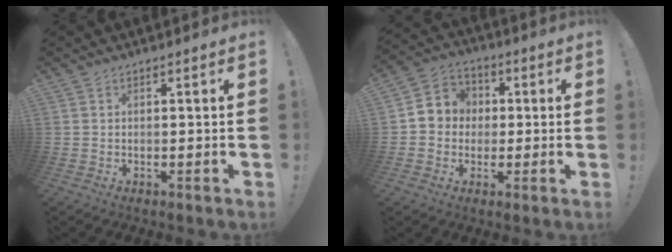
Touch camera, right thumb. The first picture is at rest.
{"total": 7.7, "force": [-0.4, 7.5, 1.8], "torque": [-0.023, 0.012, 0.001]}